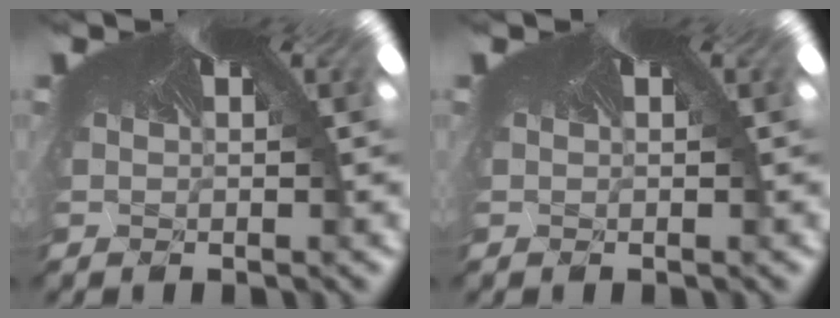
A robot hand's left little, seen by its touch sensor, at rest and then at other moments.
{"total": 0.0}